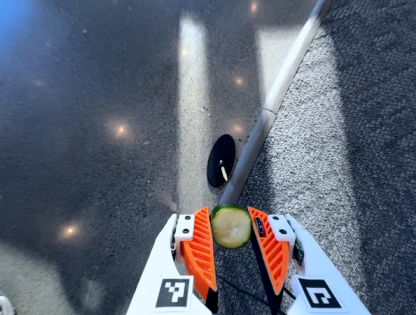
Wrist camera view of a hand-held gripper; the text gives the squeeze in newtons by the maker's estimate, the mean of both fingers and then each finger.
{"total": 6.5, "left": 6.3, "right": 6.8}